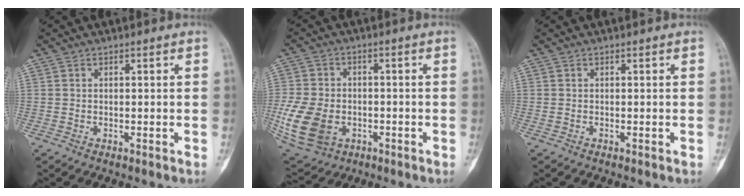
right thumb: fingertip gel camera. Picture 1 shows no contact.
{"total": 13.8, "force": [-3.5, 10.0, 8.8], "torque": [-0.182, 0.002, -0.051]}
{"total": 0.0}